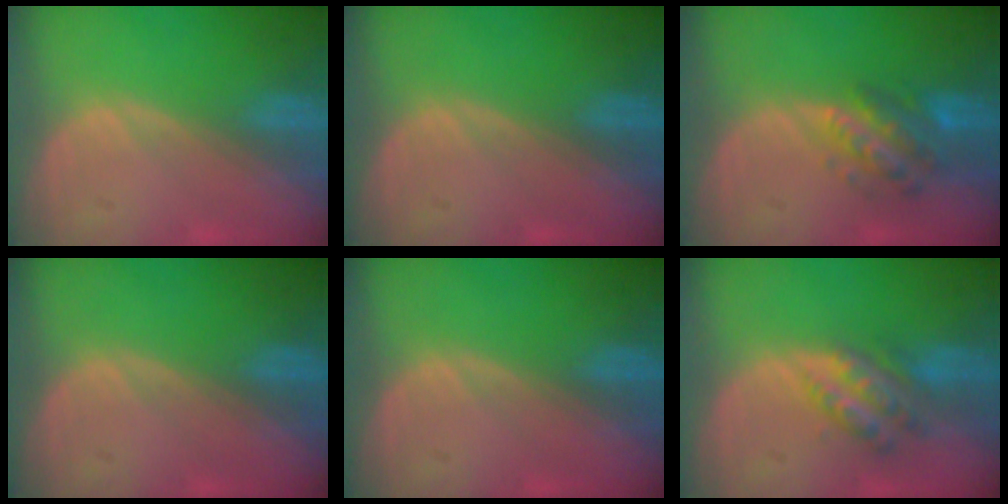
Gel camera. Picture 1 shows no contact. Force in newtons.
{"total": 0.0}
{"total": 6.0, "press": 5.8, "slide": 1.6}
{"total": 0.0}
{"total": 0.0}
{"total": 6.1, "press": 5.4, "slide": 3.0}